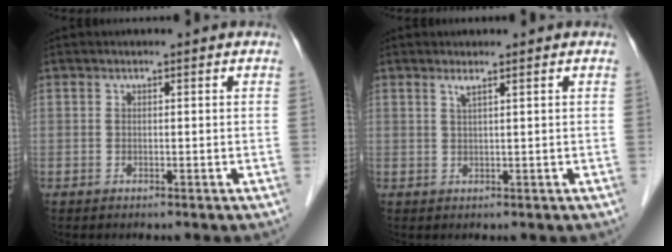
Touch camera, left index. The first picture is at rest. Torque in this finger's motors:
{"motor_torque": [0.07, -0.05, 0.13, 0.03]}